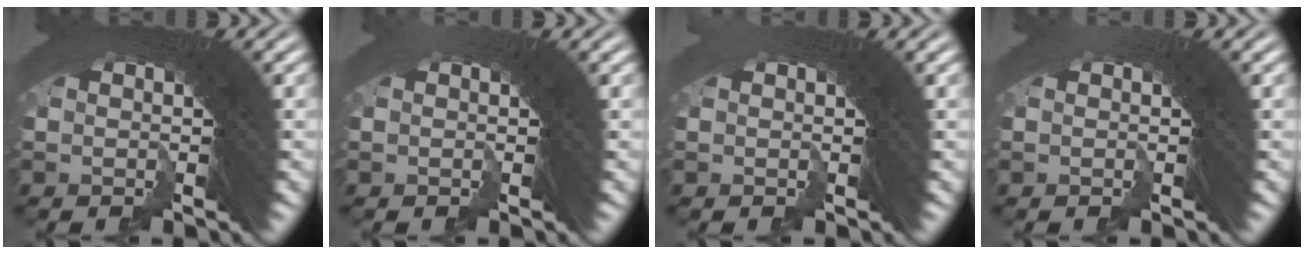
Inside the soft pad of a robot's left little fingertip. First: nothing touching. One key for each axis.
{"total": 2.3, "fx": -0.2, "fy": -1.7, "fz": -1.5, "tx": 0.021, "ty": 0.000, "tz": -0.001}
{"total": 2.7, "fx": -0.5, "fy": -1.8, "fz": -2.0, "tx": 0.029, "ty": -0.009, "tz": -0.003}
{"total": 2.0, "fx": -0.3, "fy": -1.6, "fz": -1.2, "tx": 0.015, "ty": -0.002, "tz": -0.001}